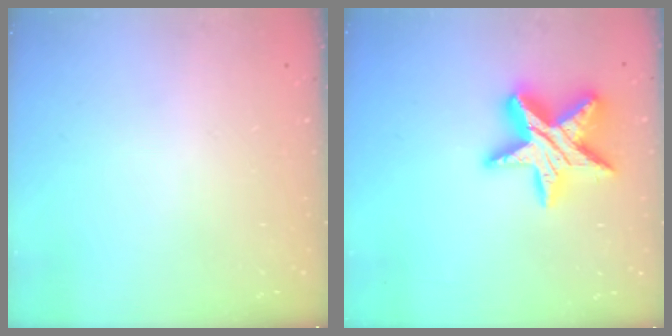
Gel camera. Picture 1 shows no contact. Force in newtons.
{"total": 17.2, "press": 17.2, "slide": 1.5}